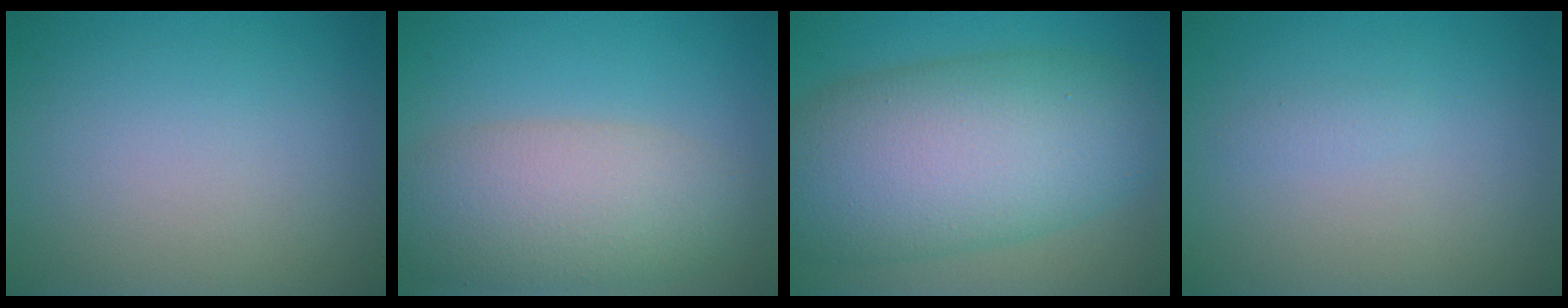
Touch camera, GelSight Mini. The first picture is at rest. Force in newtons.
{"total": 7.0, "press": 7.0, "slide": 0.5}
{"total": 12.2, "press": 12.2, "slide": 0.5}
{"total": 0.6, "press": 0.6, "slide": 0.0}